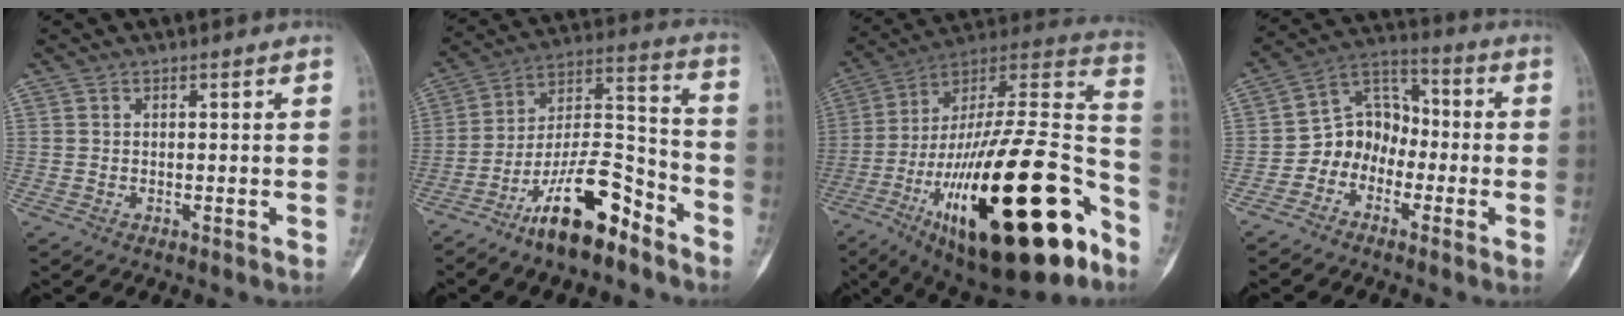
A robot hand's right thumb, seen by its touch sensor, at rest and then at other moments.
{"total": 16.5, "force": [-10.8, 5.6, 11.1], "torque": [-0.187, 0.093, -0.193]}
{"total": 38.8, "force": [-17.0, 13.3, 32.3], "torque": [-0.496, 0.061, -0.266]}
{"total": 8.6, "force": [-3.1, 7.2, 3.6], "torque": [-0.029, 0.062, -0.073]}